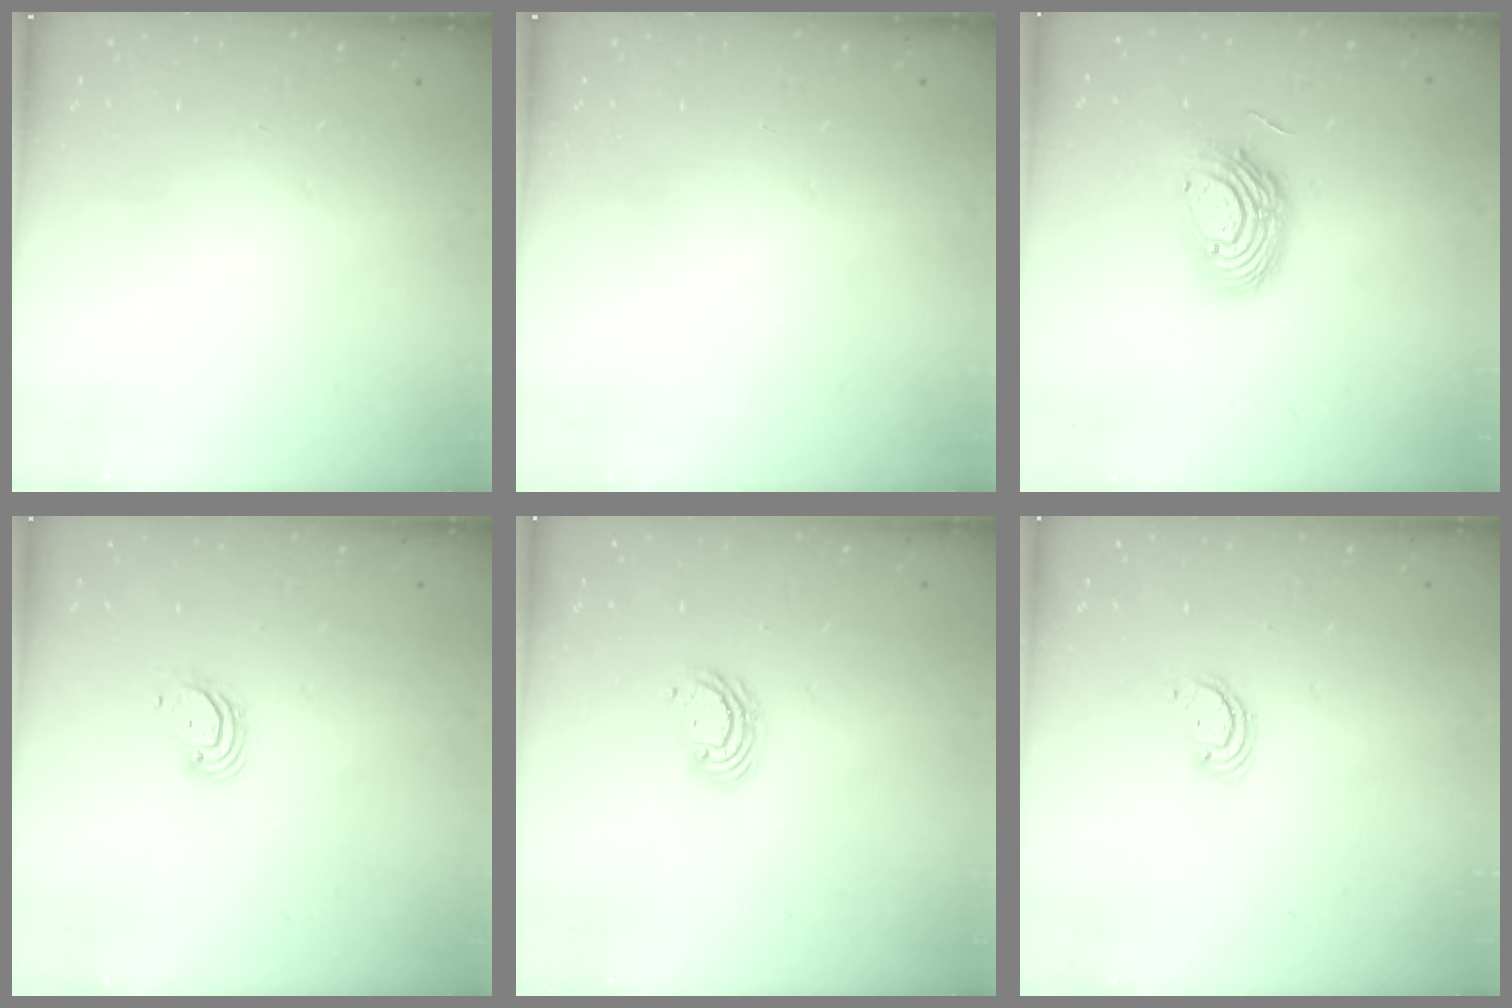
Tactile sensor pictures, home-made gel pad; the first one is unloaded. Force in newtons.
{"total": 0.0}
{"total": 13.0, "press": 12.9, "slide": 1.0}
{"total": 3.7, "press": 3.7, "slide": 0.2}
{"total": 4.4, "press": 4.4, "slide": 0.0}
{"total": 2.3, "press": 2.3, "slide": 0.1}